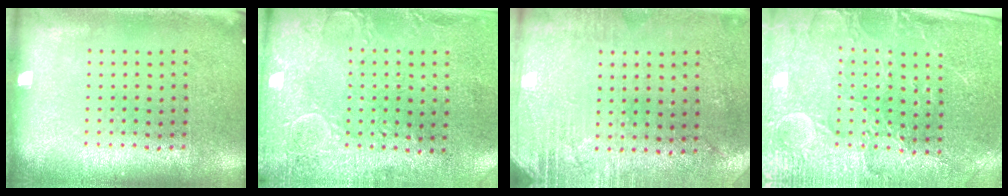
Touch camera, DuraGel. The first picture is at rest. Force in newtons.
{"total": 2.9, "press": 2.3, "slide": 1.8}
{"total": 2.8, "press": 2.5, "slide": 1.4}
{"total": 3.5, "press": 3.3, "slide": 1.2}